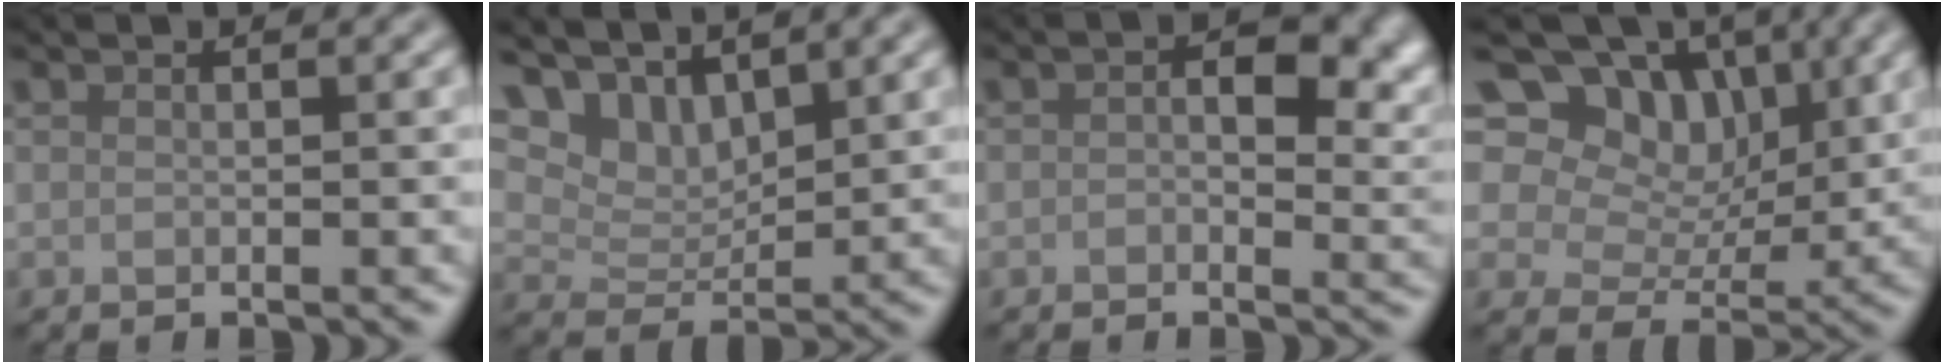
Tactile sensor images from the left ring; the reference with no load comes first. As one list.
[{"total": 6.7, "force": [4.9, 3.3, 3.1], "torque": [-0.064, -0.003, 0.085]}, {"total": 8.0, "force": [2.3, 4.3, 6.3], "torque": [-0.064, 0.004, 0.025]}, {"total": 11.9, "force": [7.0, 7.2, 6.5], "torque": [-0.119, 0.018, 0.097]}]